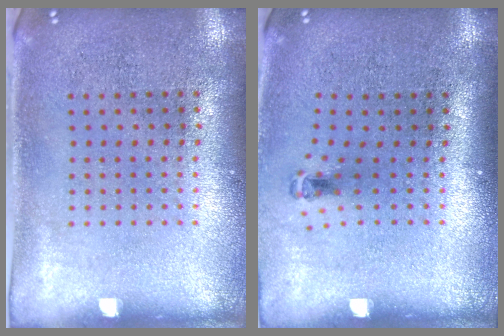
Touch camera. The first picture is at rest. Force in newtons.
{"total": 0.6, "press": 0.3, "slide": 0.5}